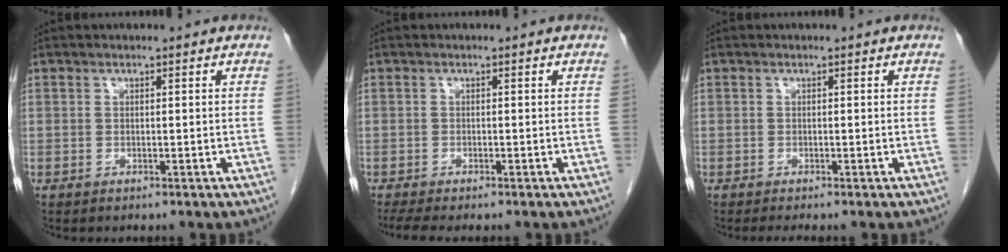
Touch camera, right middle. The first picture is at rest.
{"total": 3.6, "force": [-2.9, 0.4, 2.0], "torque": [-0.033, -0.009, -0.047]}
{"total": 1.0, "force": [-0.8, -0.3, 0.5], "torque": [-0.010, -0.002, -0.013]}